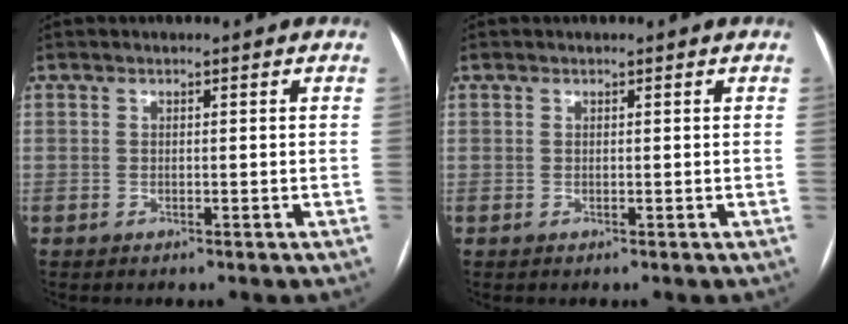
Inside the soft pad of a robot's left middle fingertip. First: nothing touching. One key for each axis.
{"total": 0.0}